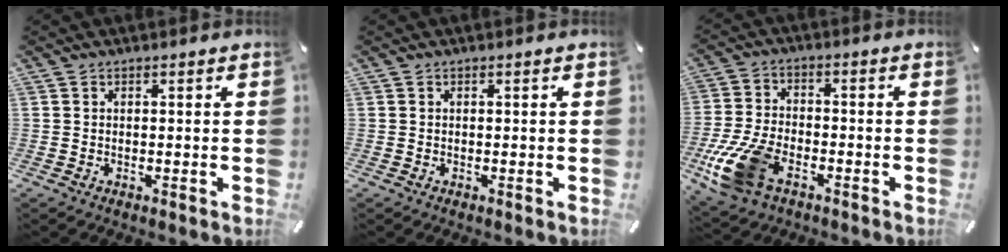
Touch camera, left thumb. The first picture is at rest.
{"total": 0.0}
{"total": 13.7, "force": [-6.5, 7.9, 9.1], "torque": [-0.194, 0.022, -0.115]}